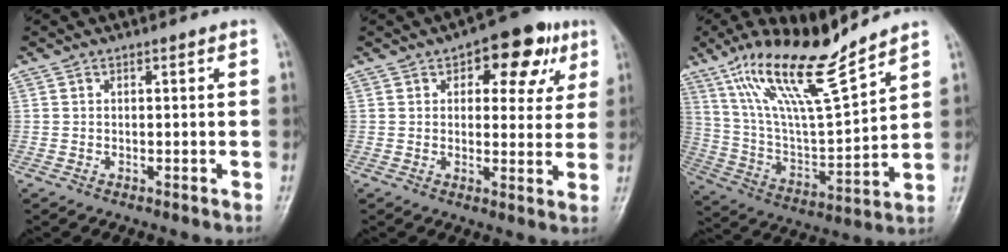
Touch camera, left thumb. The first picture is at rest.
{"total": 12.0, "force": [5.4, 6.3, 8.7], "torque": [-0.065, -0.002, 0.063]}
{"total": 17.8, "force": [13.2, 2.4, 11.7], "torque": [-0.202, -0.066, 0.255]}